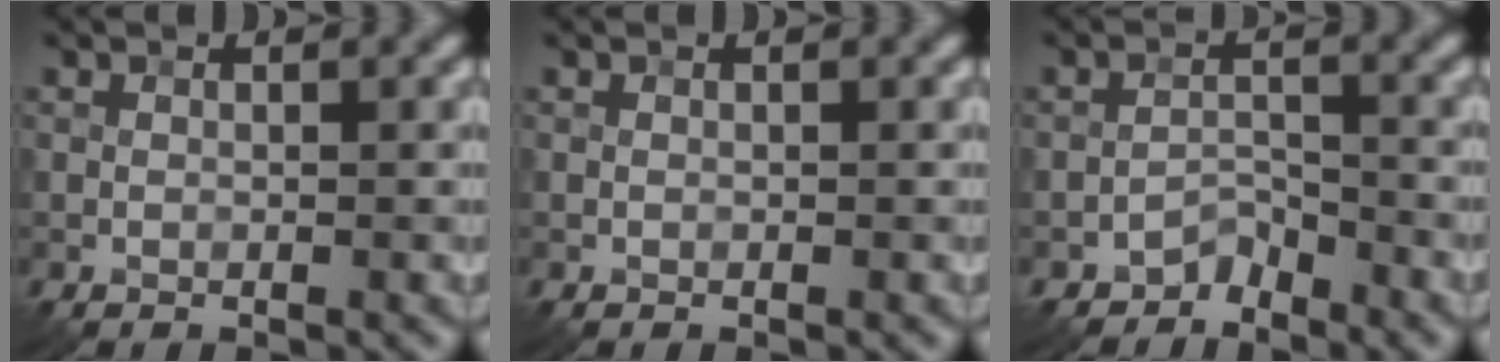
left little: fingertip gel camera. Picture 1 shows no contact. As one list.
[{"total": 0.0}, {"total": 2.0, "force": [-1.8, 0.7, 0.3], "torque": [0.000, 0.011, -0.037]}]